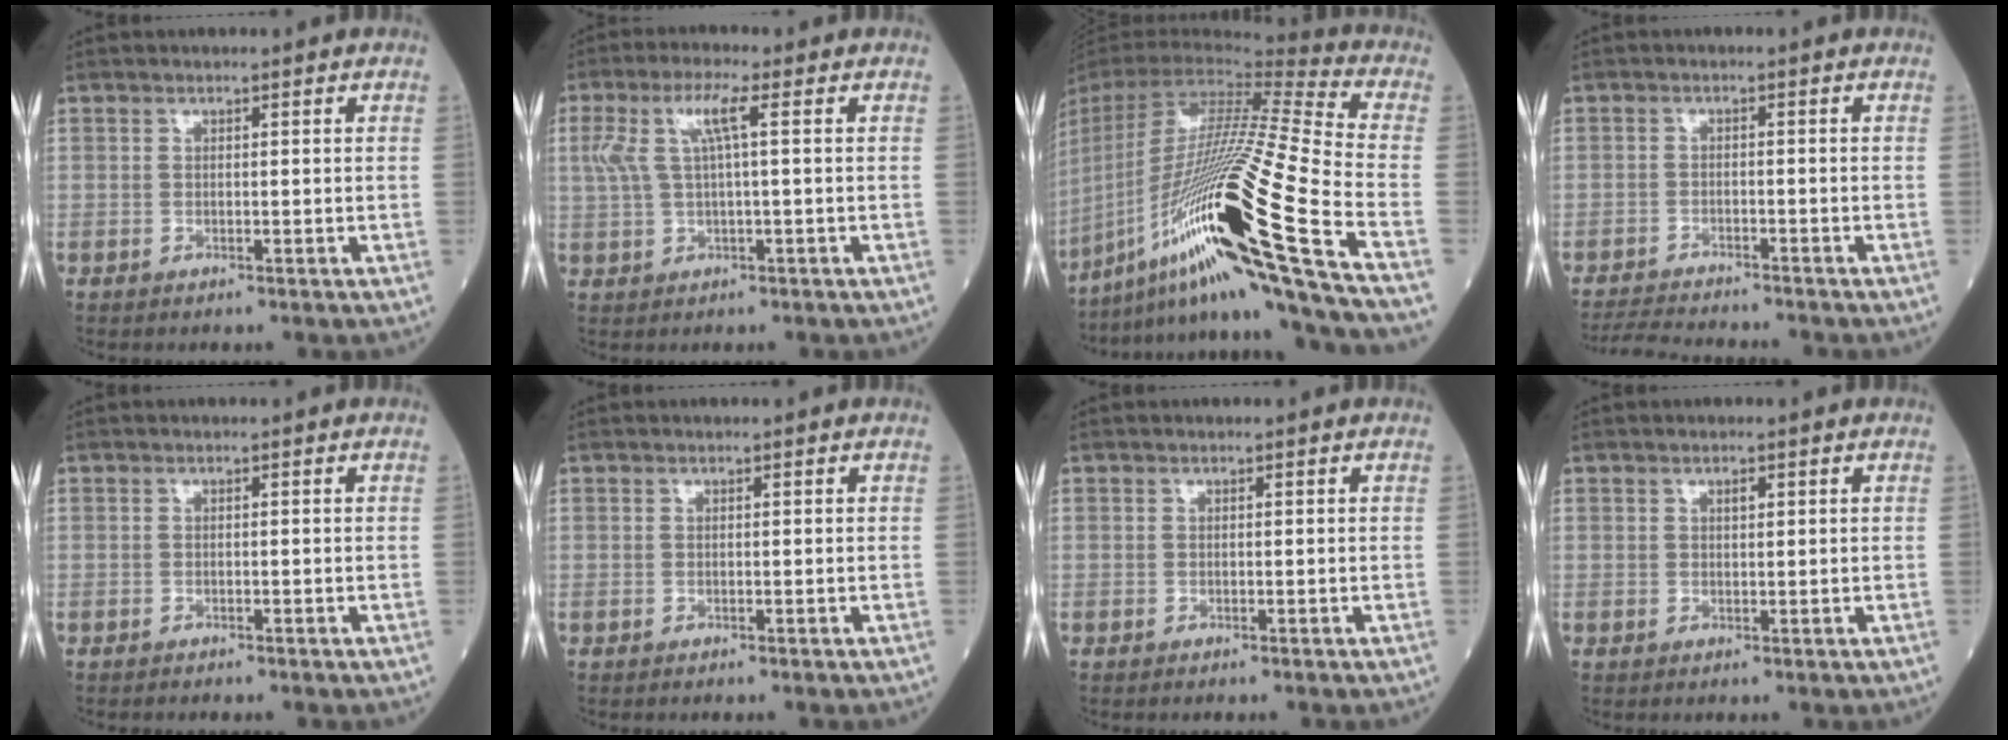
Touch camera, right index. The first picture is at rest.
{"total": 5.7, "force": [1.5, 0.5, 5.4], "torque": [-0.124, 0.025, 0.036]}
{"total": 31.7, "force": [-14.2, -0.8, 28.3], "torque": [-0.509, -0.045, -0.261]}
{"total": 6.5, "force": [-6.3, 0.0, 1.7], "torque": [-0.024, -0.019, -0.103]}
{"total": 0.7, "force": [-0.6, 0.1, 0.2], "torque": [-0.007, -0.002, -0.010]}
{"total": 1.1, "force": [-0.8, 0.0, 0.7], "torque": [-0.004, 0.001, -0.003]}
{"total": 0.0}
{"total": 0.9, "force": [0.4, 0.4, 0.7], "torque": [-0.011, -0.001, 0.007]}